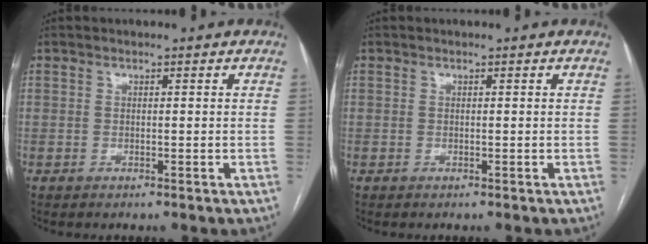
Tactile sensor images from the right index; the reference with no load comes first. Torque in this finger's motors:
{"motor_torque": [0.00, 0.00, 0.00, 0.00]}